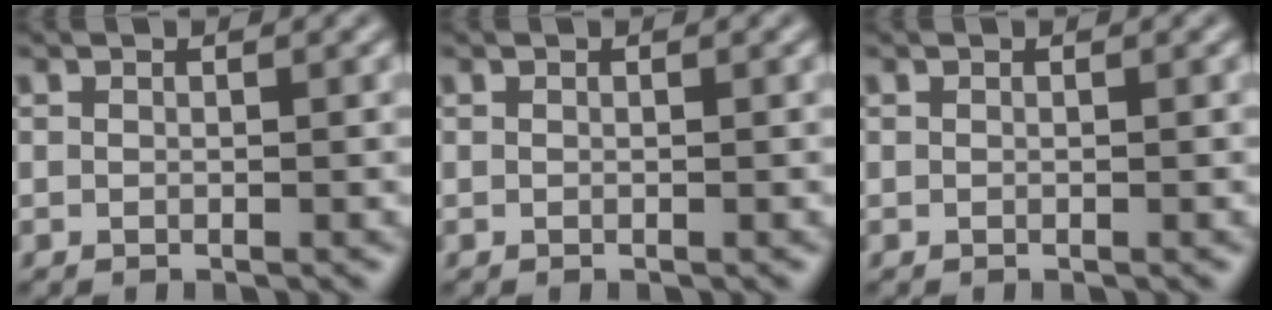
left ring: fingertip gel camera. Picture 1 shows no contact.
{"total": 0.0}
{"total": 0.0}